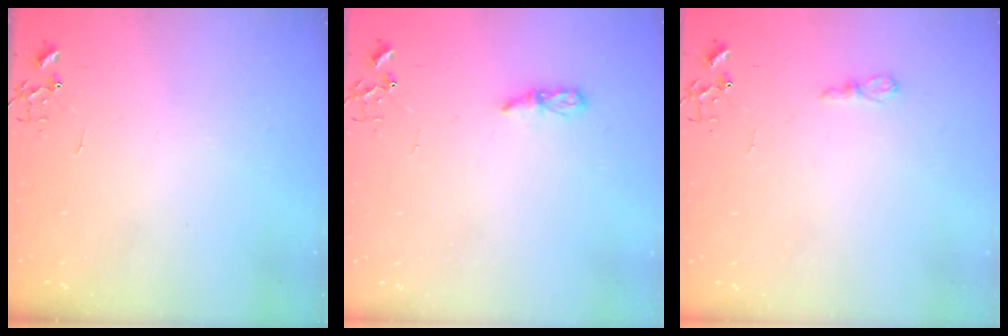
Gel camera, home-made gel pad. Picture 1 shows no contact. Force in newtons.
{"total": 5.0, "press": 4.9, "slide": 0.5}
{"total": 5.7, "press": 5.7, "slide": 0.3}